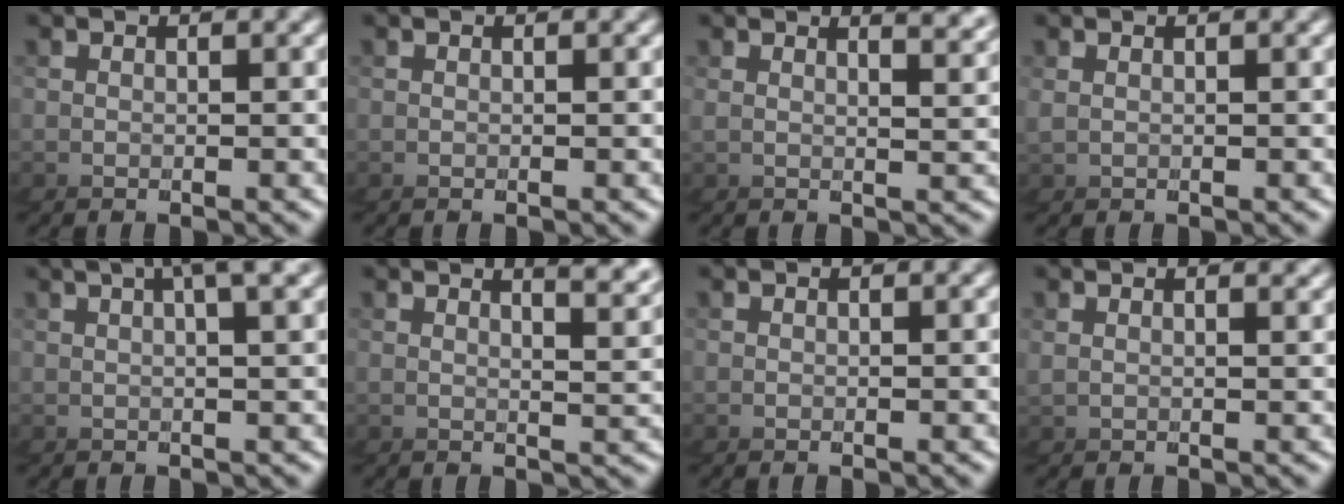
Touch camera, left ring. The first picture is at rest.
{"total": 1.0, "force": [0.1, -1.0, -0.3], "torque": [0.015, -0.002, 0.007]}
{"total": 3.6, "force": [2.5, -2.3, -0.8], "torque": [0.008, 0.021, 0.031]}
{"total": 0.7, "force": [0.1, -0.5, -0.6], "torque": [0.012, 0.004, 0.000]}
{"total": 2.5, "force": [1.1, -2.1, 1.0], "torque": [-0.027, 0.023, 0.012]}
{"total": 4.1, "force": [3.1, -2.6, -0.5], "torque": [0.005, 0.027, 0.038]}
{"total": 0.0}
{"total": 1.6, "force": [1.0, -0.8, -1.0], "torque": [0.018, 0.007, 0.009]}